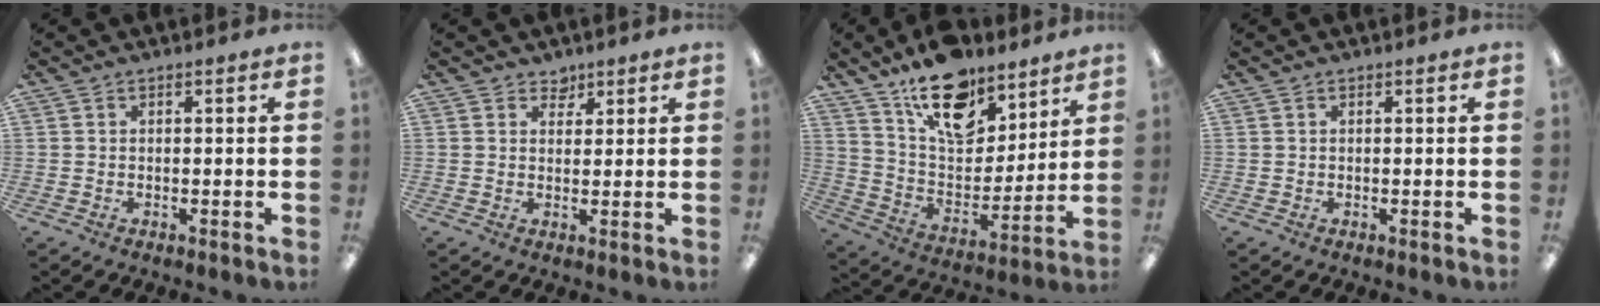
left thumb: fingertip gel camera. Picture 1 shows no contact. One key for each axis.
{"total": 2.8, "fx": 2.3, "fy": 1.6, "fz": 0.3, "tx": 0.005, "ty": -0.011, "tz": 0.040}
{"total": 18.2, "fx": 13.0, "fy": 9.2, "fz": 8.8, "tx": -0.150, "ty": -0.079, "tz": 0.233}
{"total": 0.0}